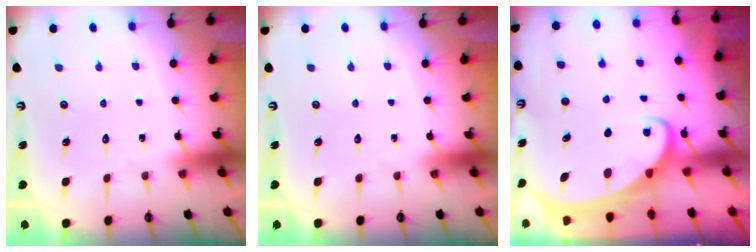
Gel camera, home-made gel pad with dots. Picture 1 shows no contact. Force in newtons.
{"total": 0.0}
{"total": 2.9, "press": 2.9, "slide": 0.4}